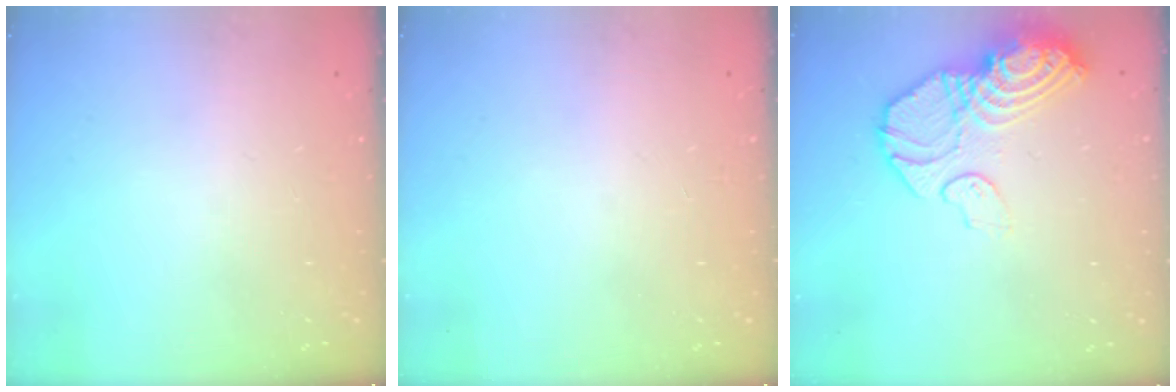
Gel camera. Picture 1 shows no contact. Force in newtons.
{"total": 9.6, "press": 2.1, "slide": 9.4}
{"total": 14.7, "press": 14.6, "slide": 1.5}